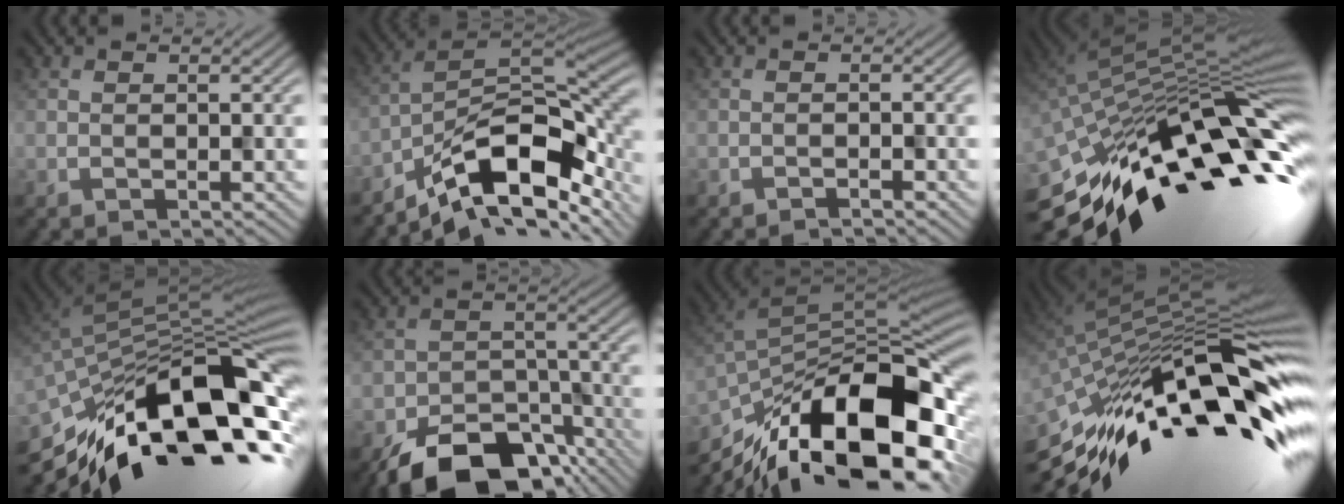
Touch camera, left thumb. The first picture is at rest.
{"total": 14.5, "force": [-8.3, 5.9, 10.3], "torque": [-0.184, -0.011, -0.141]}
{"total": 1.0, "force": [-0.9, 0.1, 0.3], "torque": [-0.003, 0.001, -0.018]}
{"total": 16.5, "force": [-5.4, 6.0, 14.4], "torque": [-0.256, 0.001, -0.113]}
{"total": 16.8, "force": [-8.8, 6.3, 12.8], "torque": [-0.228, -0.010, -0.162]}
{"total": 12.4, "force": [-8.8, 6.4, 6.1], "torque": [-0.102, -0.025, -0.136]}
{"total": 17.8, "force": [-9.4, 8.1, 12.8], "torque": [-0.235, -0.011, -0.161]}
{"total": 18.6, "force": [-7.2, 5.9, 16.1], "torque": [-0.297, 0.005, -0.146]}